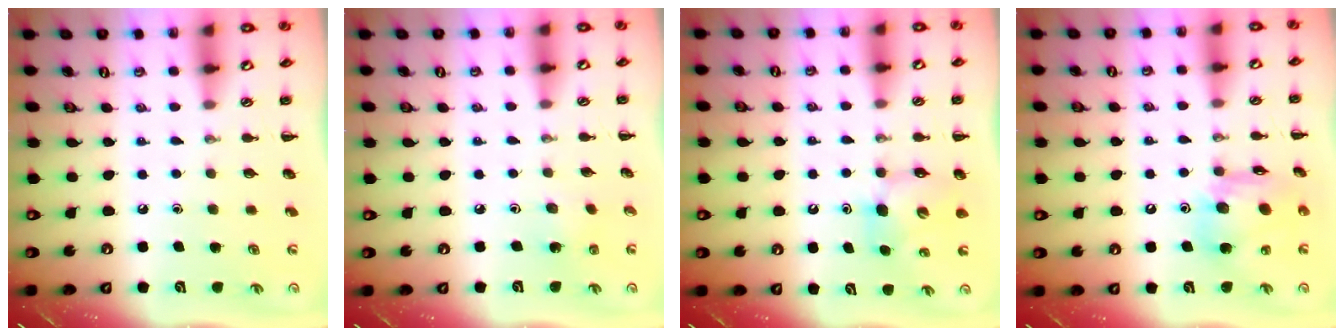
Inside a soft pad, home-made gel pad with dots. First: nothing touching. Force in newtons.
{"total": 1.8, "press": 1.7, "slide": 0.6}
{"total": 6.0, "press": 5.9, "slide": 0.9}
{"total": 14.6, "press": 14.5, "slide": 2.0}